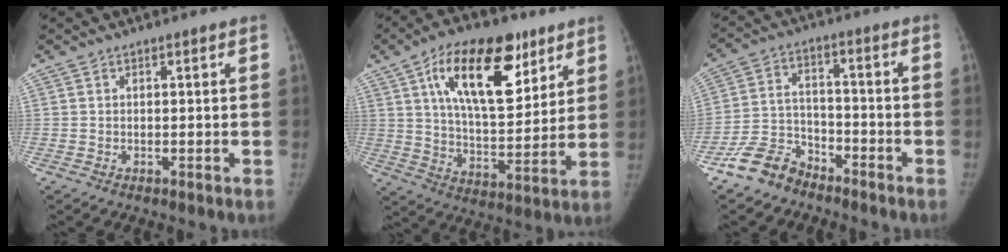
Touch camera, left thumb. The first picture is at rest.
{"total": 21.3, "force": [10.3, 10.2, 15.6], "torque": [-0.214, -0.035, 0.176]}
{"total": 8.4, "force": [-6.6, 4.6, 2.4], "torque": [-0.040, 0.043, -0.135]}